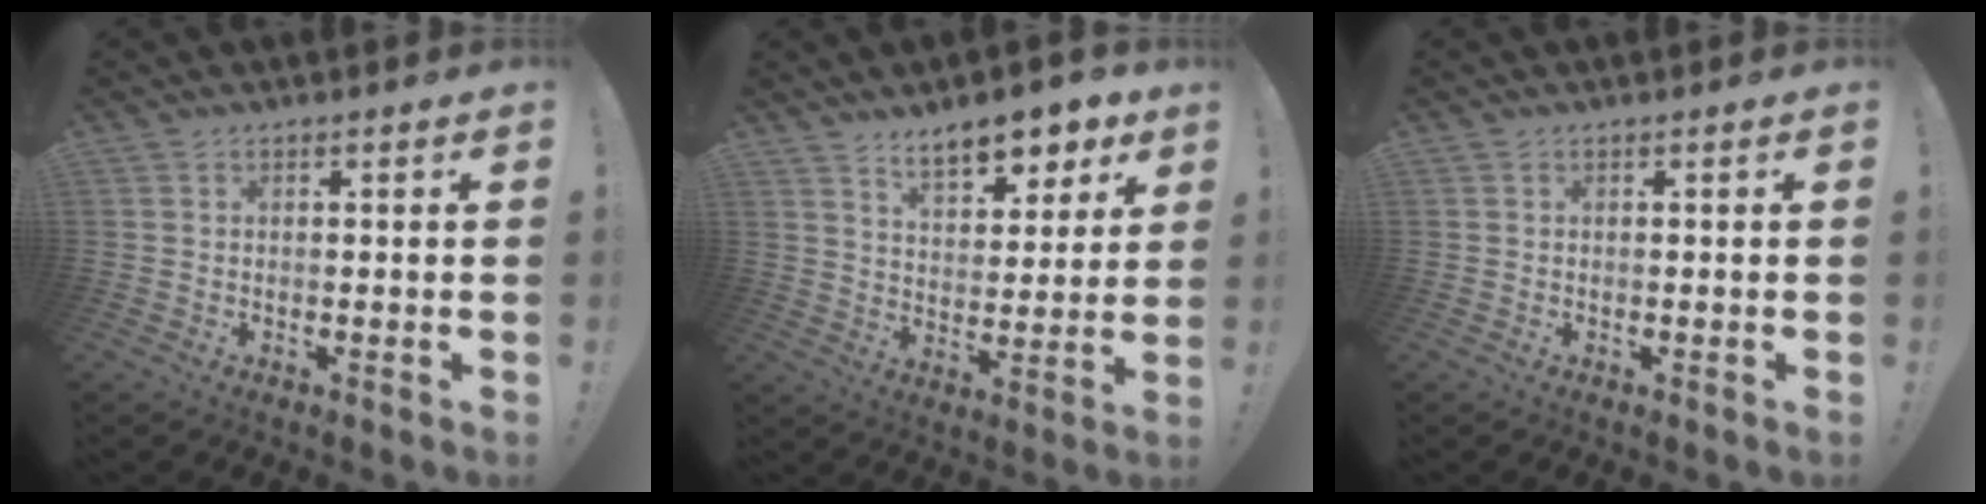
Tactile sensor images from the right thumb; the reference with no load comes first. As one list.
[{"total": 11.7, "force": [8.2, 5.1, 6.6], "torque": [-0.089, -0.049, 0.144]}, {"total": 0.0}]